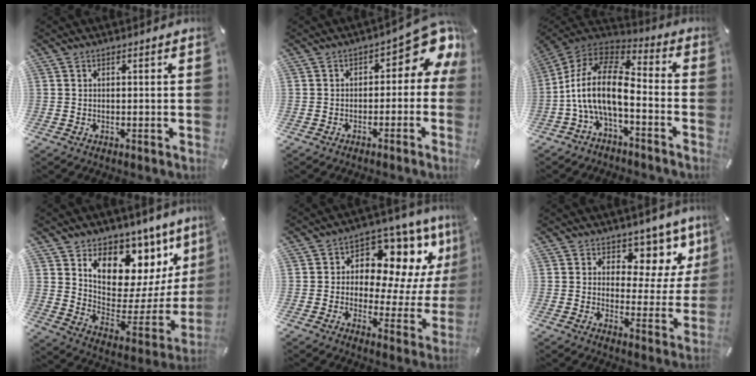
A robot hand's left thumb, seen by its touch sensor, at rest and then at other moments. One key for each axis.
{"total": 8.7, "fx": 3.2, "fy": 4.7, "fz": 6.5, "tx": -0.071, "ty": -0.034, "tz": 0.052}
{"total": 15.8, "fx": -3.7, "fy": 7.8, "fz": 13.2, "tx": -0.281, "ty": 0.008, "tz": -0.066}
{"total": 11.4, "fx": 6.7, "fy": 8.2, "fz": 4.1, "tx": -0.050, "ty": -0.093, "tz": 0.118}
{"total": 11.1, "fx": 6.4, "fy": 6.9, "fz": 6.0, "tx": -0.078, "ty": -0.074, "tz": 0.109}
{"total": 9.0, "fx": 6.1, "fy": 5.6, "fz": 3.4, "tx": -0.030, "ty": -0.058, "tz": 0.103}